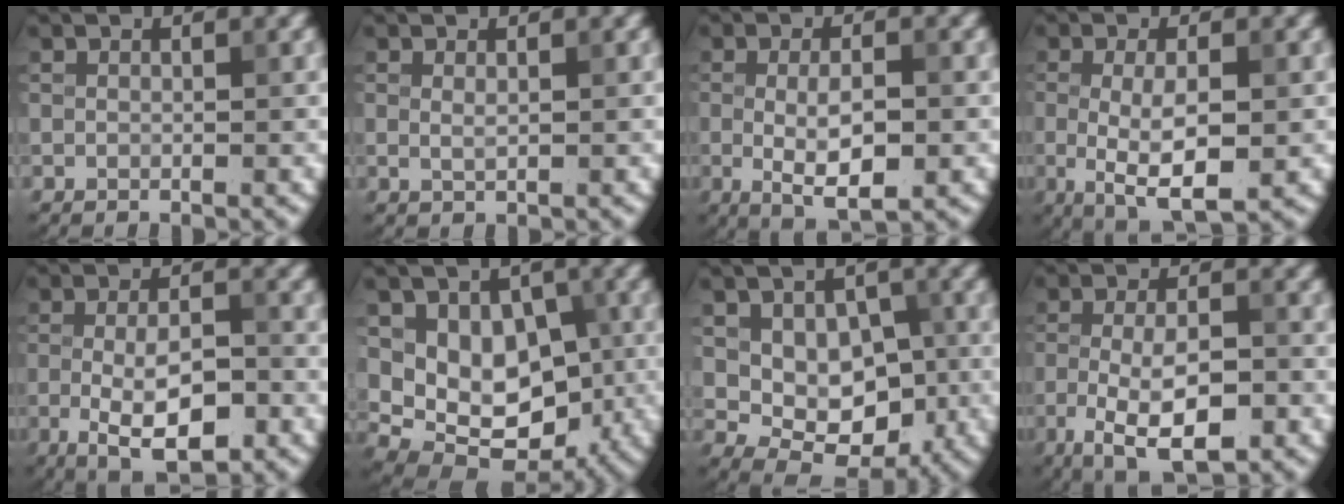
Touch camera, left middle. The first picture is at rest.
{"total": 0.8, "force": [0.3, 0.2, 0.7], "torque": [-0.013, -0.002, 0.005]}
{"total": 4.9, "force": [-0.7, 1.6, 4.6], "torque": [-0.080, -0.008, -0.011]}
{"total": 5.7, "force": [-0.9, 1.8, 5.3], "torque": [-0.101, -0.015, -0.013]}
{"total": 6.4, "force": [-2.1, 2.3, 5.6], "torque": [-0.096, -0.004, -0.035]}
{"total": 8.1, "force": [-0.1, 6.2, 5.2], "torque": [-0.065, -0.012, 0.005]}
{"total": 6.7, "force": [-0.1, 4.5, 4.9], "torque": [-0.072, -0.009, 0.005]}
{"total": 7.1, "force": [-3.0, 2.6, 5.9], "torque": [-0.107, -0.004, -0.051]}